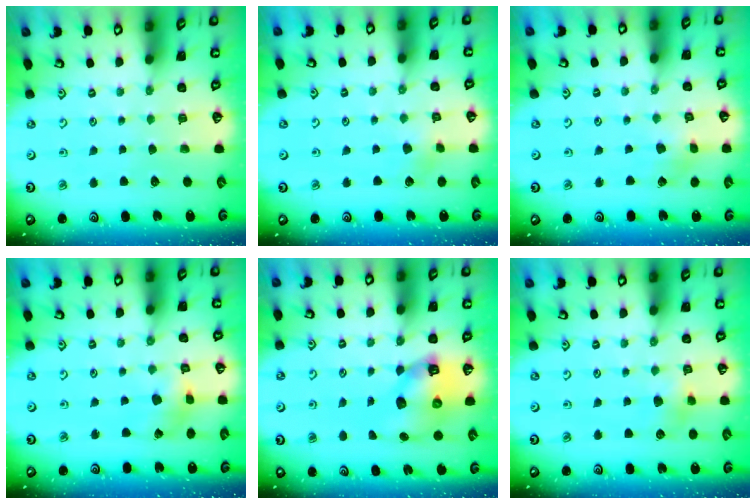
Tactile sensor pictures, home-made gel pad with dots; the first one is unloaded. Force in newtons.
{"total": 3.0, "press": 3.0, "slide": 0.3}
{"total": 2.9, "press": 2.9, "slide": 0.1}
{"total": 4.6, "press": 4.6, "slide": 0.5}
{"total": 8.8, "press": 8.6, "slide": 1.5}
{"total": 5.1, "press": 5.1, "slide": 0.5}